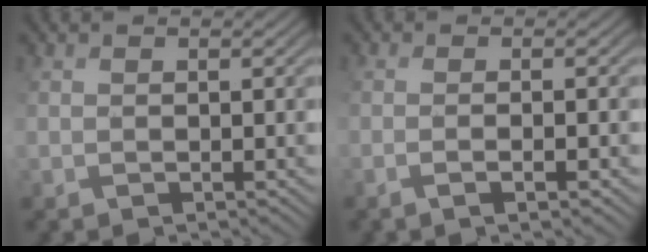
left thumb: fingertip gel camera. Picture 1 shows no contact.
{"total": 2.5, "force": [-0.9, 0.1, 2.3], "torque": [-0.032, 0.007, -0.025]}